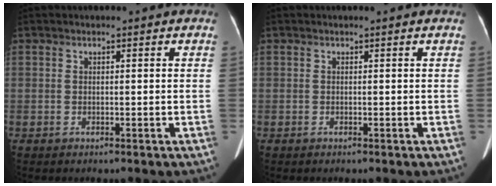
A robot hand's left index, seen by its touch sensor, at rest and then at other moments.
{"total": 0.0}